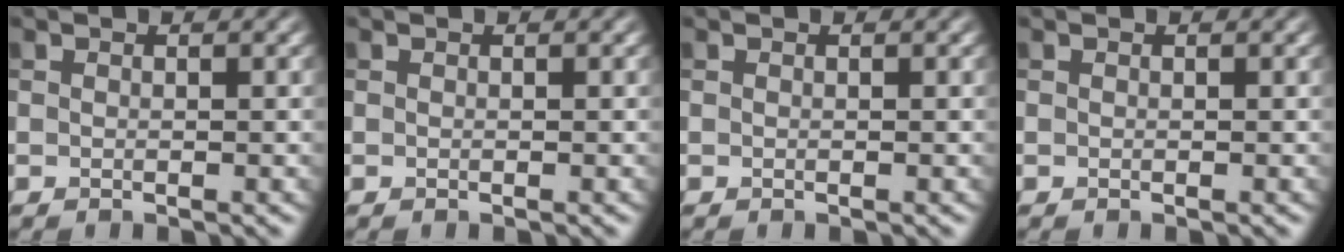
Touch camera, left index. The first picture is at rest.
{"total": 0.0}
{"total": 0.0}
{"total": 0.0}